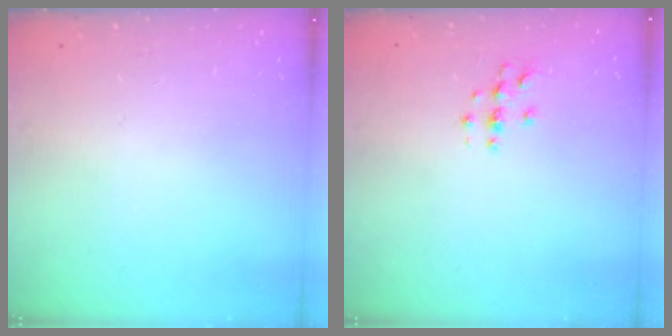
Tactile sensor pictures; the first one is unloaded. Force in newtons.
{"total": 2.7, "press": 2.7, "slide": 0.3}